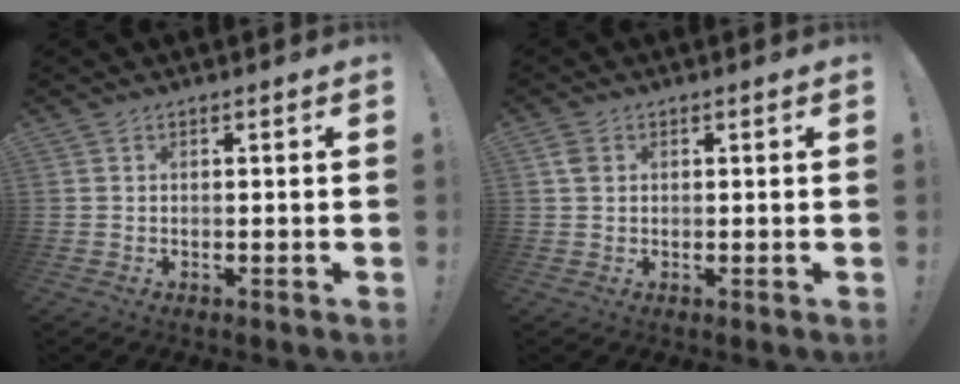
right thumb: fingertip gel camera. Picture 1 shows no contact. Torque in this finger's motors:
{"motor_torque": [0.19, 0.40, 0.21, -0.23, 0.00]}